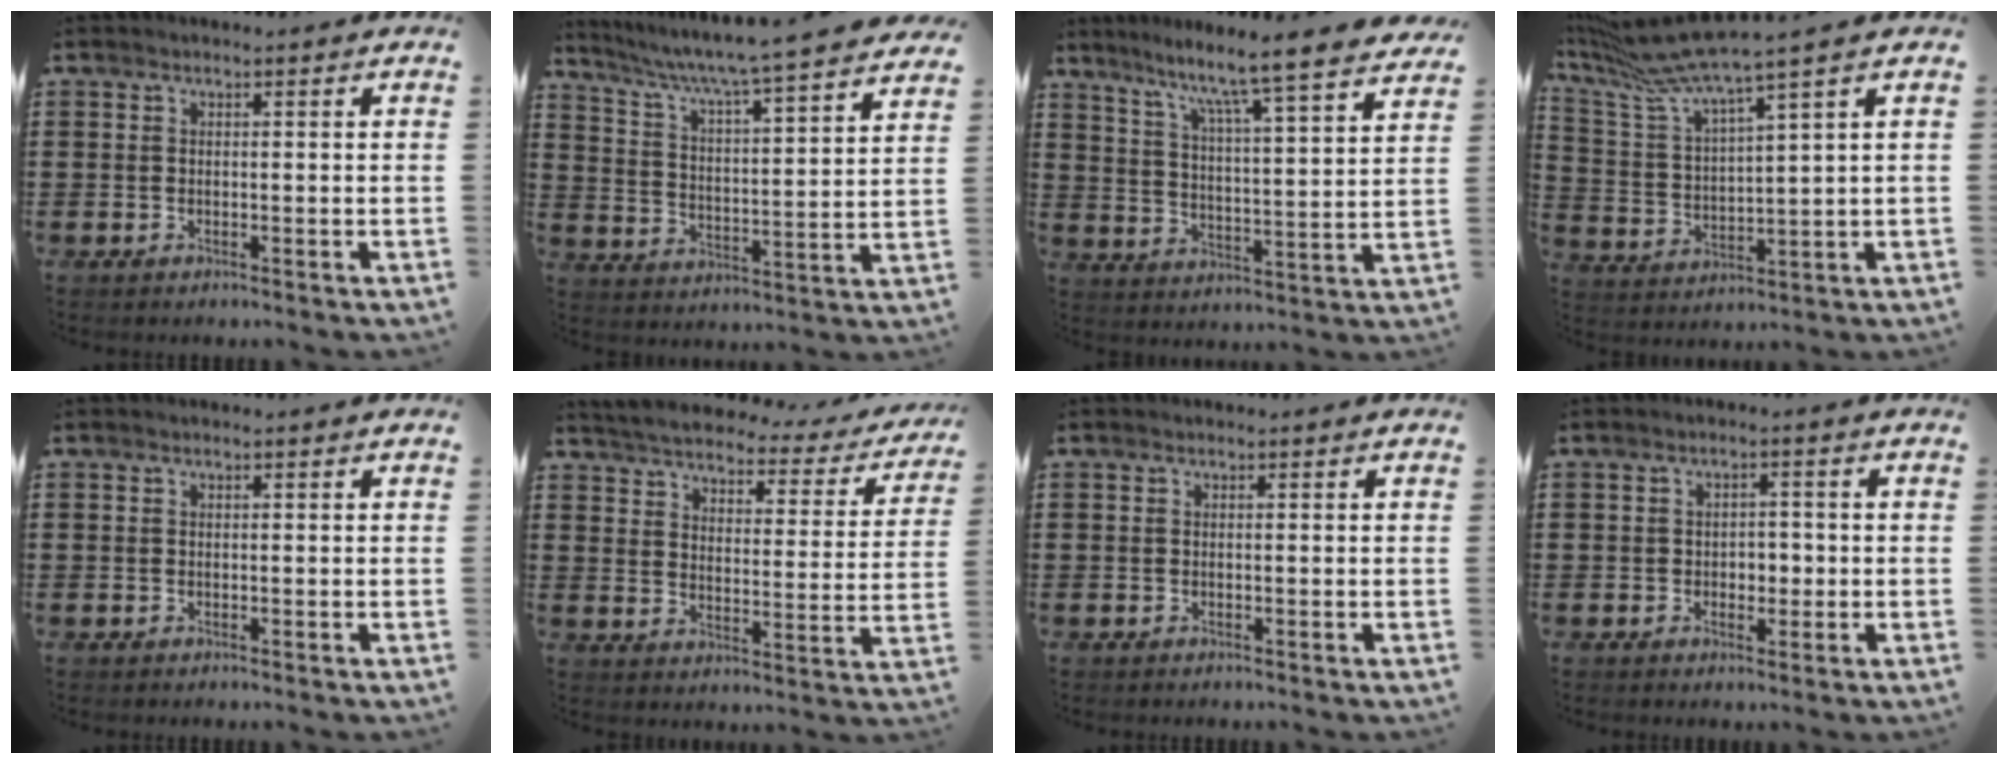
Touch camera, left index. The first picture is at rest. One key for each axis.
{"total": 5.3, "fx": 4.6, "fy": -0.8, "fz": 2.5, "tx": -0.069, "ty": -0.048, "tz": 0.068}
{"total": 7.1, "fx": 6.0, "fy": -1.2, "fz": 3.6, "tx": -0.086, "ty": -0.056, "tz": 0.088}
{"total": 8.1, "fx": 6.9, "fy": -0.1, "fz": 4.3, "tx": -0.125, "ty": -0.045, "tz": 0.112}
{"total": 0.0}
{"total": 4.0, "fx": 3.9, "fy": 0.1, "fz": 1.2, "tx": -0.045, "ty": -0.029, "tz": 0.060}
{"total": 0.0}
{"total": 2.2, "fx": -0.4, "fy": 1.7, "fz": 1.3, "tx": -0.031, "ty": 0.007, "tz": -0.012}